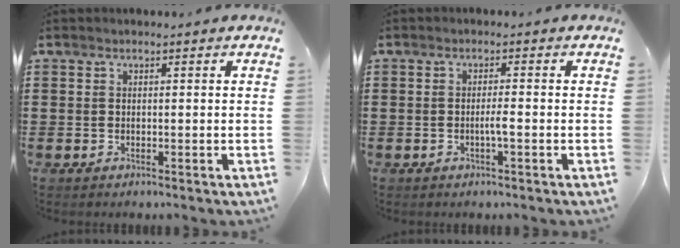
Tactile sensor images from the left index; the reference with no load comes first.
{"total": 2.0, "force": [-0.5, 0.1, 2.0], "torque": [-0.036, 0.001, -0.011]}